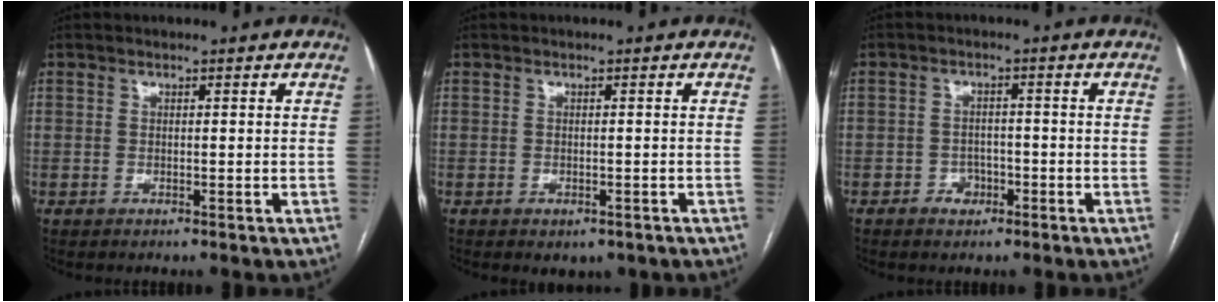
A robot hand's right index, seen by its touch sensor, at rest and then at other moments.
{"total": 2.6, "force": [-1.7, 1.6, 1.2], "torque": [-0.009, -0.001, -0.012]}
{"total": 2.9, "force": [-1.5, 2.2, 1.2], "torque": [-0.010, 0.008, -0.020]}